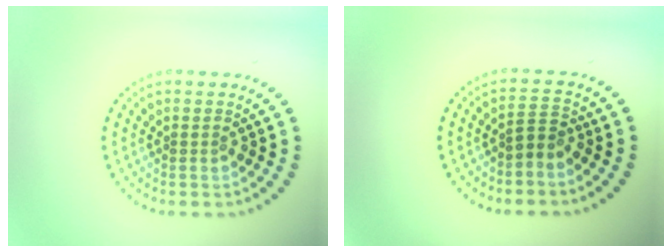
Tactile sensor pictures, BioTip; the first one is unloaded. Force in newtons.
{"total": 1.7, "press": 1.3, "slide": 1.1}